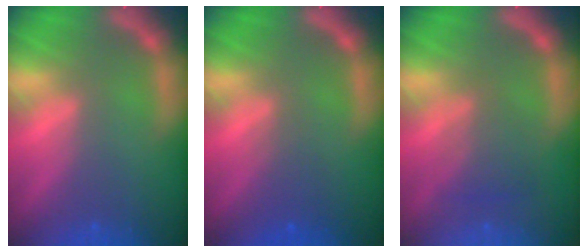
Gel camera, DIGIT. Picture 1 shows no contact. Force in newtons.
{"total": 1.9}
{"total": 3.0}